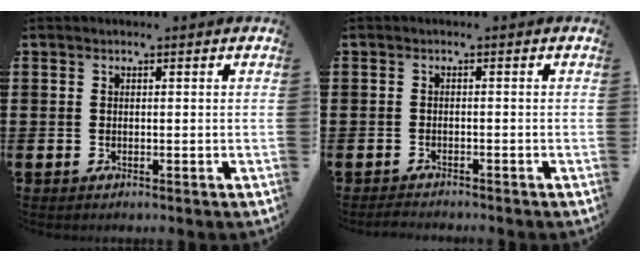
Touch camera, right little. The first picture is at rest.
{"total": 1.1, "force": [-1.1, 0.0, 0.2], "torque": [-0.007, 0.002, -0.022]}